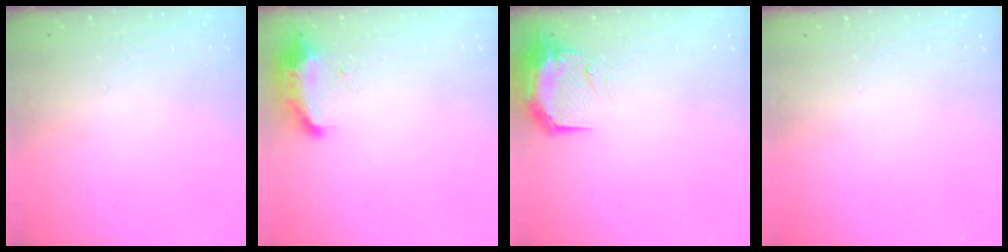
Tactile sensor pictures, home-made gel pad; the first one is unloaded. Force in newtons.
{"total": 14.4, "press": 9.5, "slide": 10.8}
{"total": 14.8, "press": 11.3, "slide": 9.5}
{"total": 0.0}